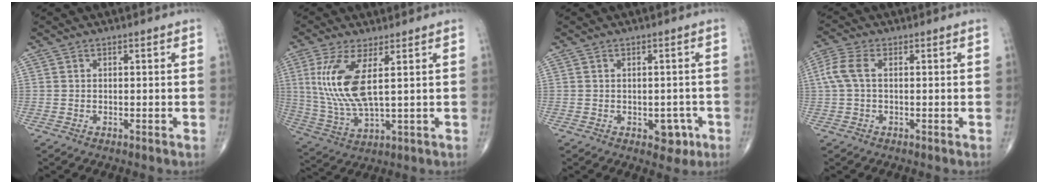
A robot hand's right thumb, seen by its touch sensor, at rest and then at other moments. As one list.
[{"total": 12.0, "force": [3.0, 3.7, 11.1], "torque": [-0.257, -0.018, 0.068]}, {"total": 3.8, "force": [-1.5, 2.6, 2.4], "torque": [-0.003, 0.005, -0.015]}, {"total": 4.9, "force": [0.6, 2.5, 4.2], "torque": [-0.118, 0.016, 0.007]}]